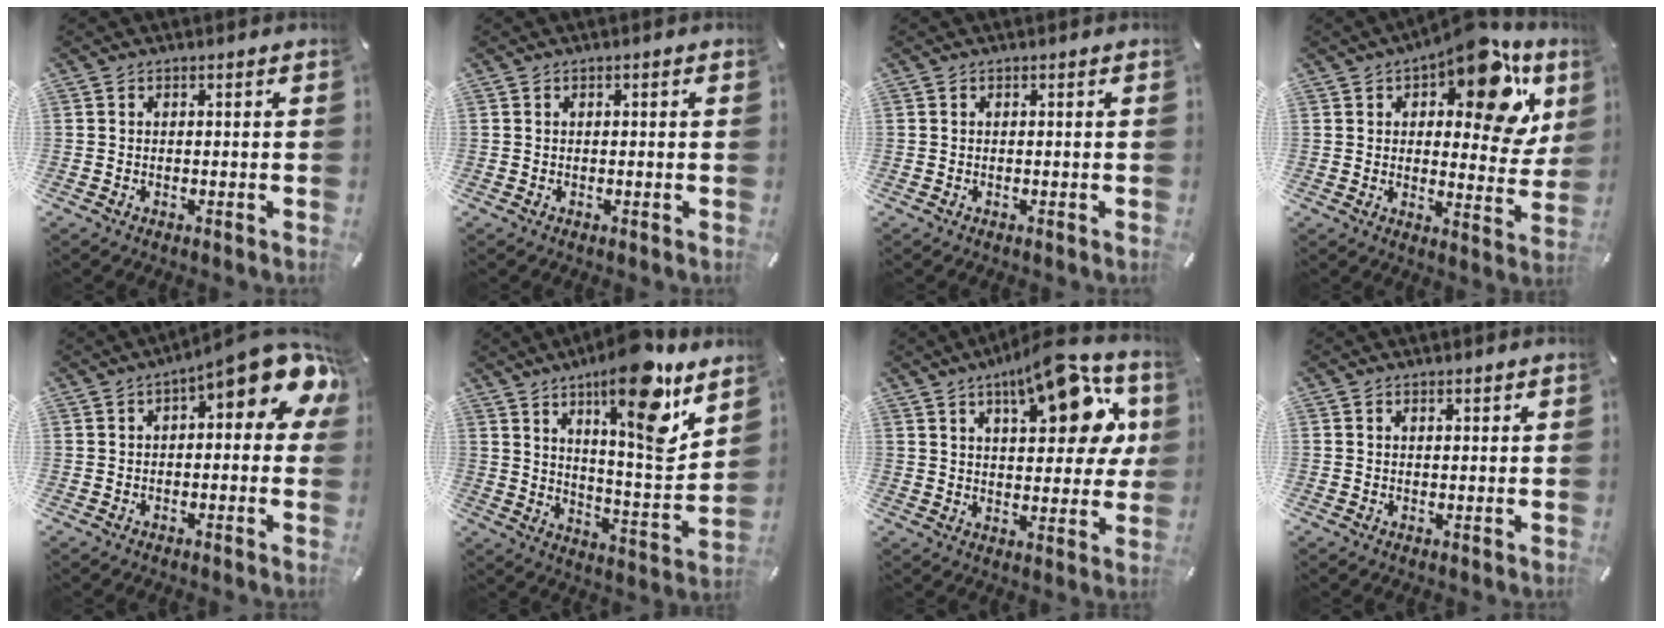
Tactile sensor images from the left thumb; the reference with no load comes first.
{"total": 0.6, "force": [0.0, 0.2, 0.6], "torque": [-0.010, 0.002, -0.001]}
{"total": 0.0}
{"total": 17.2, "force": [9.6, 7.6, 12.1], "torque": [-0.148, -0.062, 0.152]}
{"total": 12.3, "force": [5.2, 4.0, 10.4], "torque": [-0.134, -0.039, 0.083]}
{"total": 18.9, "force": [12.6, 4.5, 13.4], "torque": [-0.191, -0.096, 0.195]}
{"total": 17.8, "force": [9.4, 7.9, 13.0], "torque": [-0.176, -0.042, 0.150]}
{"total": 1.0, "force": [0.7, 0.4, 0.7], "torque": [-0.013, 0.001, 0.011]}